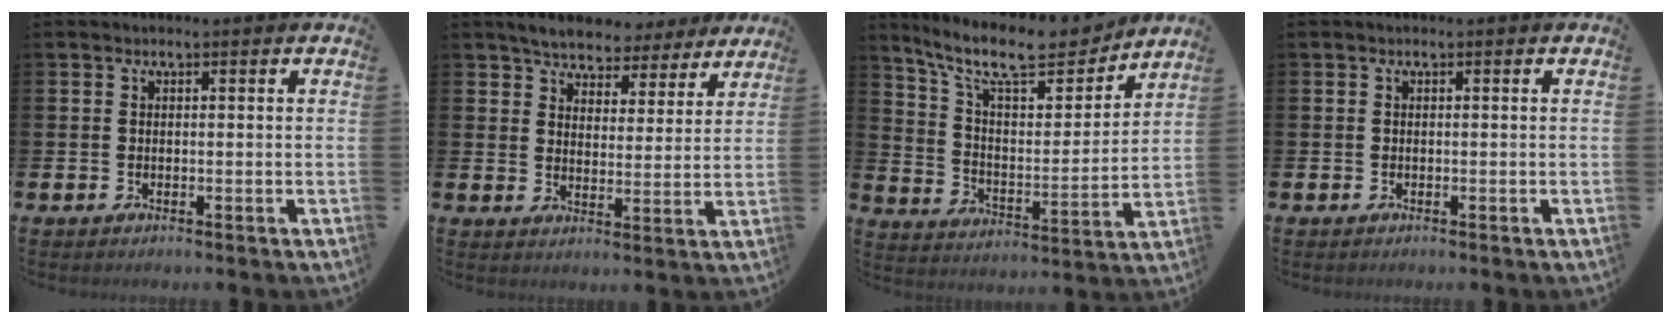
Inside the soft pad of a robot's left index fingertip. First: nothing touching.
{"total": 5.6, "force": [5.3, 1.7, 0.6], "torque": [-0.029, -0.029, 0.093]}
{"total": 12.2, "force": [10.5, 3.1, 5.2], "torque": [-0.133, -0.064, 0.184]}
{"total": 0.0}